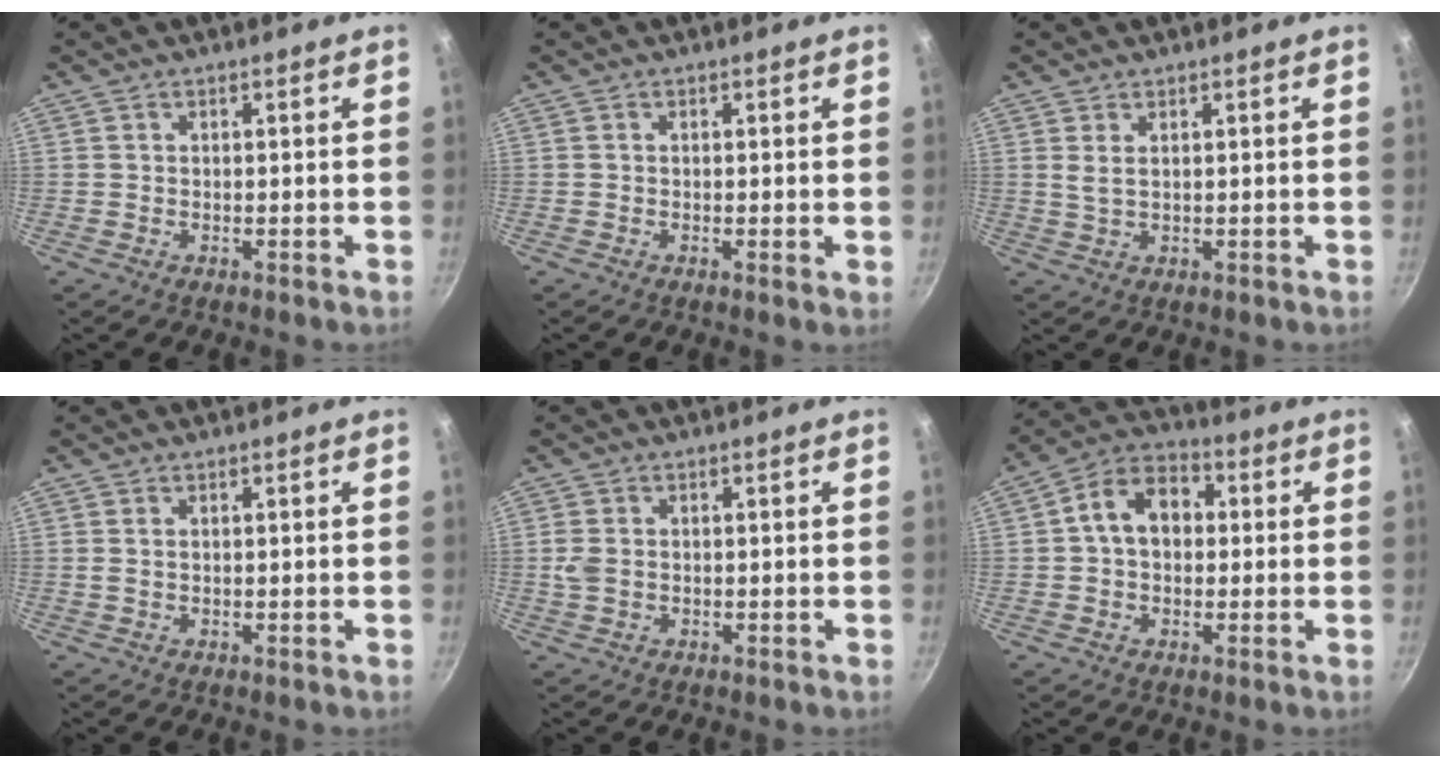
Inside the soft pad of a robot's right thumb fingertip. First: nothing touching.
{"total": 0.6, "force": [0.0, 0.1, 0.6], "torque": [-0.008, -0.003, -0.003]}
{"total": 2.1, "force": [0.8, 0.8, 1.7], "torque": [-0.033, -0.005, 0.018]}
{"total": 0.9, "force": [0.3, 0.5, 0.7], "torque": [-0.014, 0.001, 0.005]}
{"total": 2.7, "force": [0.0, 2.0, 1.8], "torque": [-0.039, 0.001, 0.001]}
{"total": 9.9, "force": [1.0, 7.2, 6.7], "torque": [-0.076, 0.028, -0.002]}